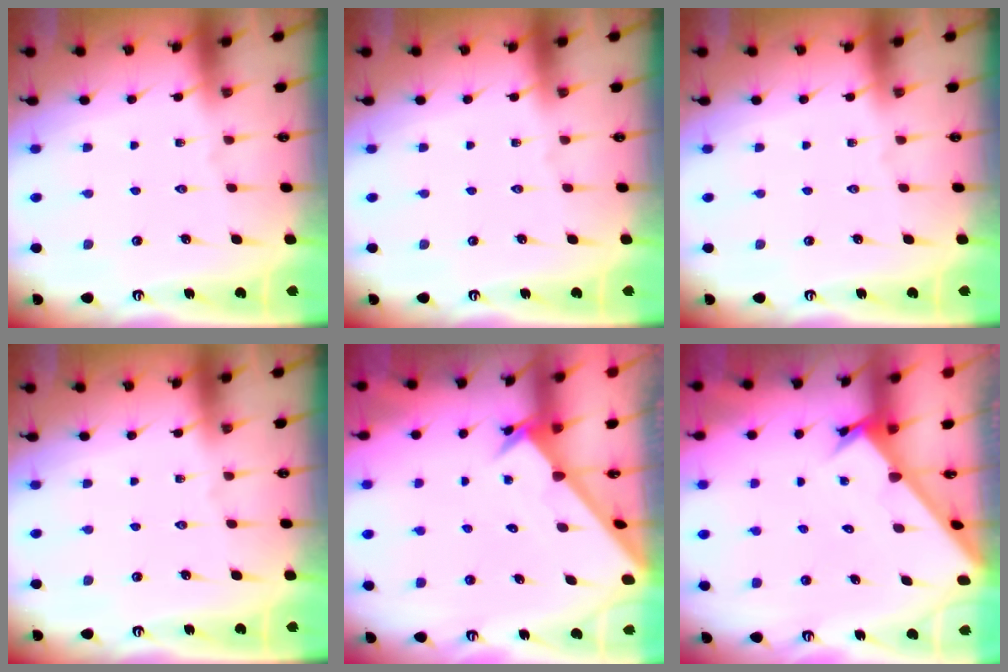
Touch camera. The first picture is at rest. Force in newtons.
{"total": 0.0}
{"total": 0.0}
{"total": 0.0}
{"total": 2.6, "press": 2.6, "slide": 0.2}
{"total": 2.4, "press": 2.4, "slide": 0.1}